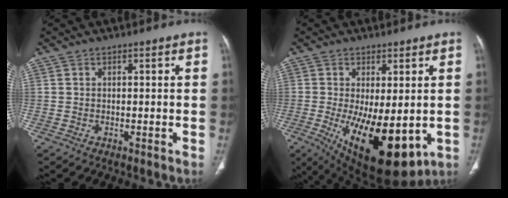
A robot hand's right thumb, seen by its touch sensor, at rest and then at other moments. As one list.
[{"total": 17.3, "force": [-3.8, 7.3, 15.1], "torque": [-0.231, -0.027, -0.030]}]